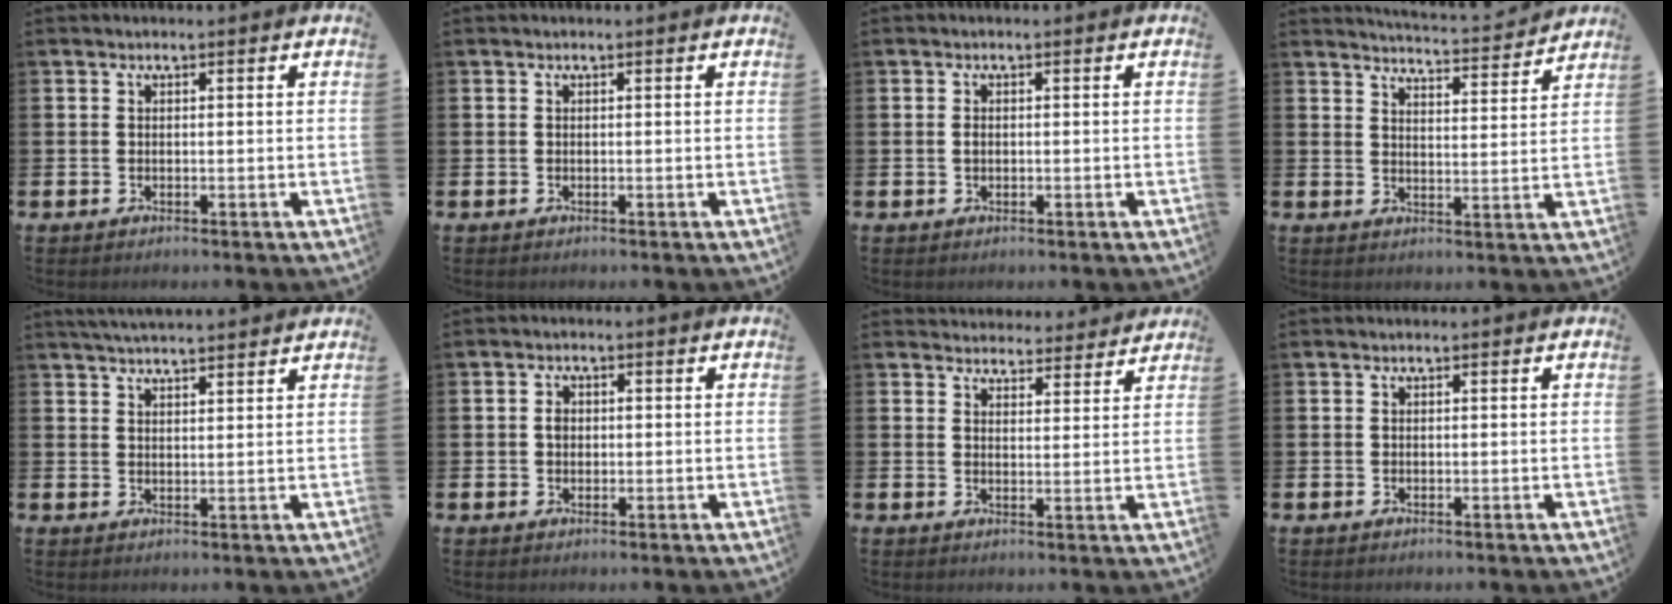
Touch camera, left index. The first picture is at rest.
{"total": 0.0}
{"total": 0.8, "force": [0.0, 0.6, 0.5], "torque": [-0.006, 0.002, -0.004]}
{"total": 4.7, "force": [4.7, -0.2, 0.4], "torque": [-0.011, -0.041, 0.079]}
{"total": 3.5, "force": [3.4, 0.1, 0.5], "torque": [-0.017, -0.012, 0.064]}
{"total": 1.8, "force": [0.1, 1.4, 1.1], "torque": [0.000, 0.001, -0.006]}
{"total": 4.0, "force": [3.9, 0.9, -0.2], "torque": [0.003, -0.028, 0.069]}
{"total": 0.0}